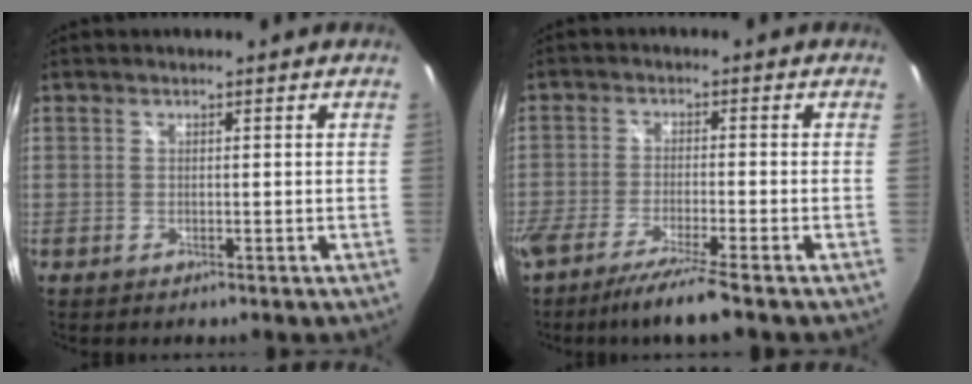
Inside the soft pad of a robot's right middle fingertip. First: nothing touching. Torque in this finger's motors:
{"motor_torque": [1.18, -0.96, 0.23, 0.21]}